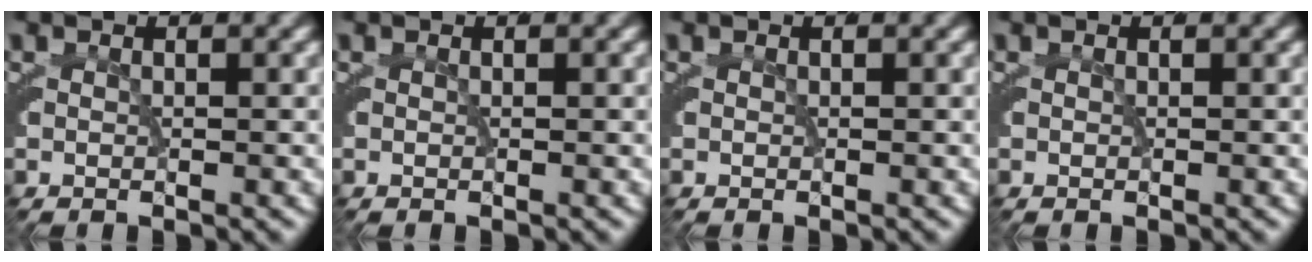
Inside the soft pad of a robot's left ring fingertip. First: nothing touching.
{"total": 0.0}
{"total": 0.0}
{"total": 0.0}